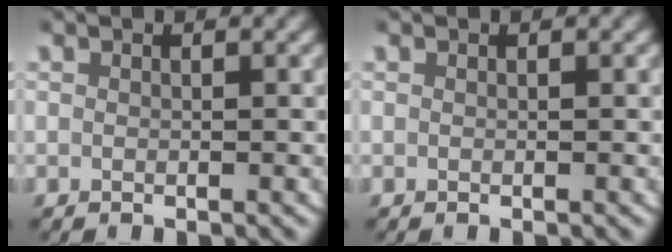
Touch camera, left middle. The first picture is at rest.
{"total": 0.0}